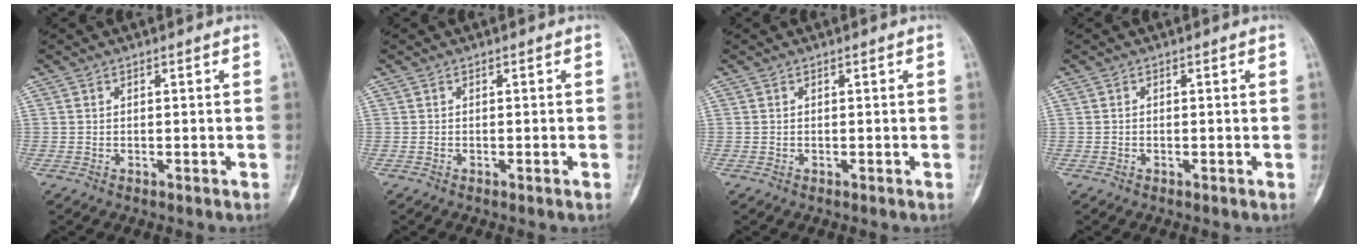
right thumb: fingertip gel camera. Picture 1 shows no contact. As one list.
[{"total": 0.6, "force": [-0.2, 0.0, 0.5], "torque": [-0.009, 0.001, -0.001]}, {"total": 0.0}, {"total": 0.0}]